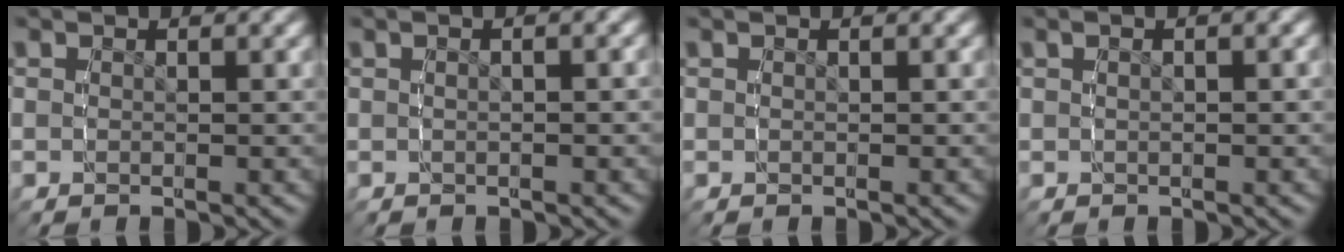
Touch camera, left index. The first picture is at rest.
{"total": 1.2, "force": [0.0, 0.0, 1.2], "torque": [-0.017, 0.004, 0.001]}
{"total": 0.0}
{"total": 1.1, "force": [0.2, 0.1, 1.1], "torque": [-0.013, 0.006, 0.005]}